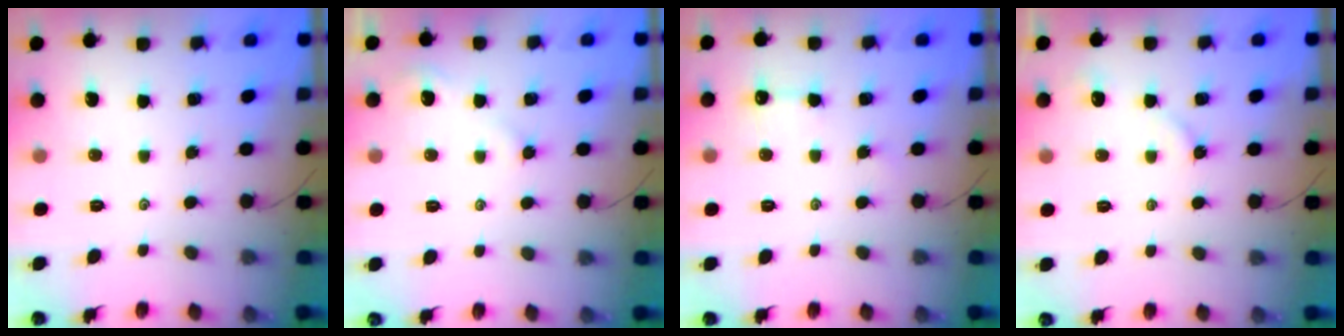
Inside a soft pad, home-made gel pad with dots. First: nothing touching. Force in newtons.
{"total": 2.8, "press": 2.8, "slide": 0.4}
{"total": 3.0, "press": 3.0, "slide": 0.4}
{"total": 5.1, "press": 5.1, "slide": 0.4}